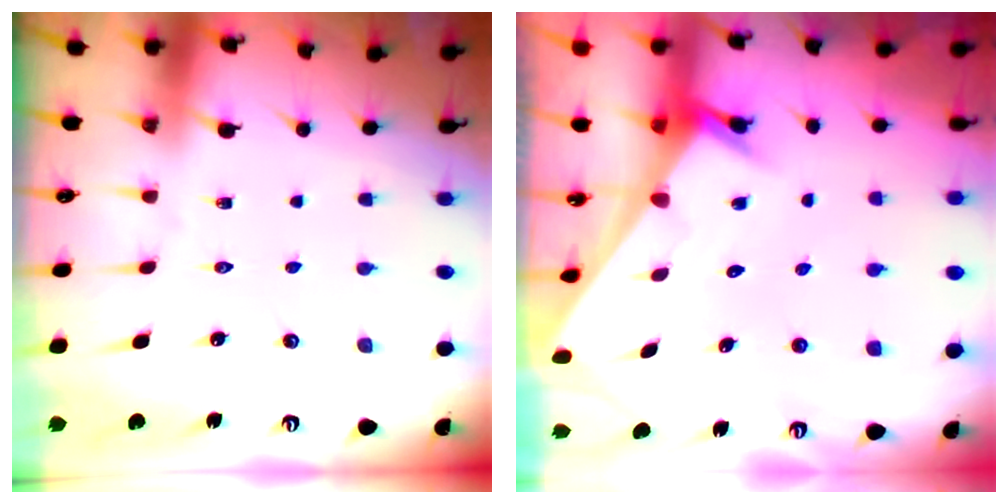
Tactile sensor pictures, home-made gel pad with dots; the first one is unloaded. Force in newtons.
{"total": 2.5, "press": 2.5, "slide": 0.1}